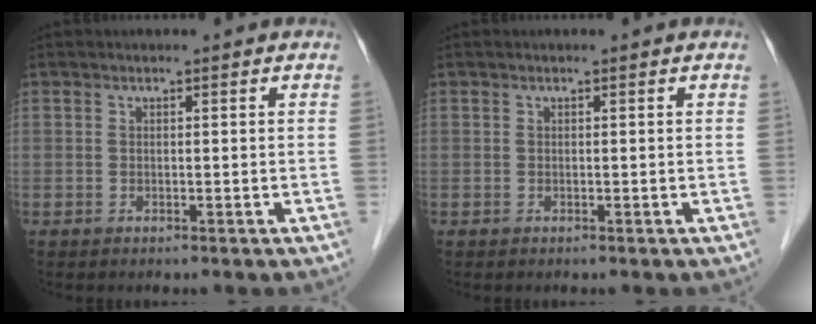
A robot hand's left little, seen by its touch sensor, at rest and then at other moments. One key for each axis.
{"total": 0.0}